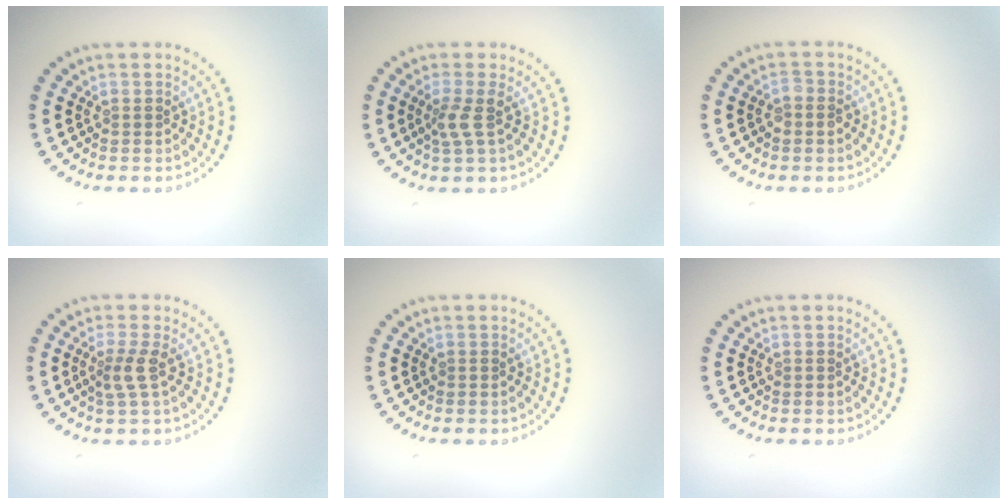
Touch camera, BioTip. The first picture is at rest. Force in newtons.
{"total": 1.9, "press": 1.4, "slide": 1.2}
{"total": 1.0, "press": 1.0, "slide": 0.4}
{"total": 2.0, "press": 1.6, "slide": 1.2}
{"total": 0.0}
{"total": 0.0}